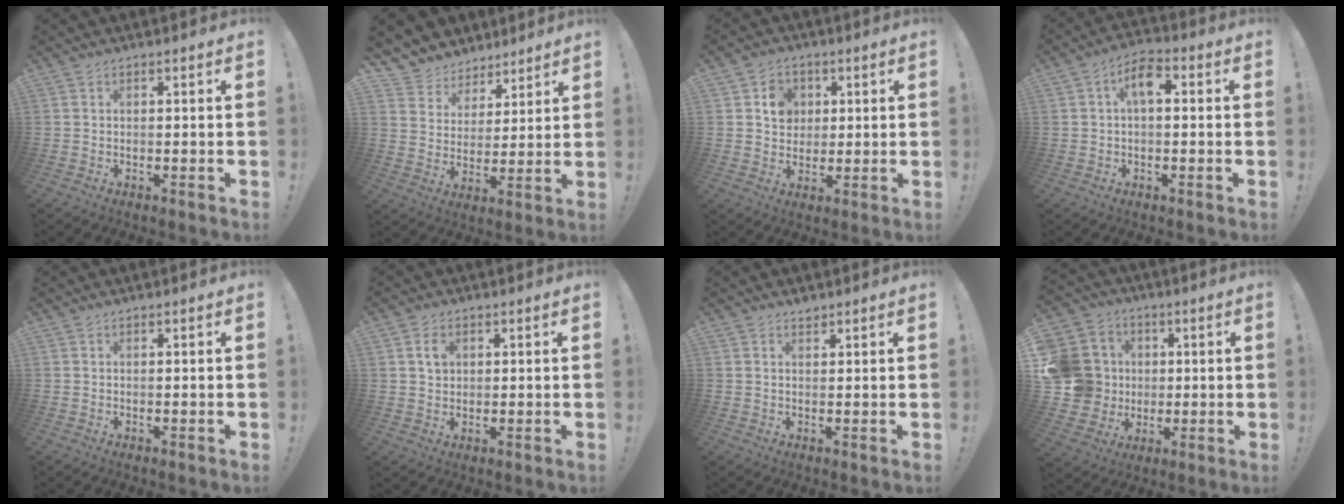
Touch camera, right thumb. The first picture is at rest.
{"total": 7.7, "force": [5.2, 5.7, 0.4], "torque": [-0.011, -0.048, 0.106]}
{"total": 7.5, "force": [2.4, 6.6, 2.7], "torque": [-0.024, -0.007, 0.044]}
{"total": 6.7, "force": [1.0, 3.4, 5.7], "torque": [-0.090, 0.007, 0.015]}
{"total": 0.0}
{"total": 3.5, "force": [1.4, 2.4, 2.0], "torque": [-0.028, -0.001, 0.025]}
{"total": 1.3, "force": [1.3, 0.3, 0.1], "torque": [0.013, -0.012, 0.022]}
{"total": 17.5, "force": [0.7, 15.8, 7.5], "torque": [-0.134, 0.013, 0.038]}